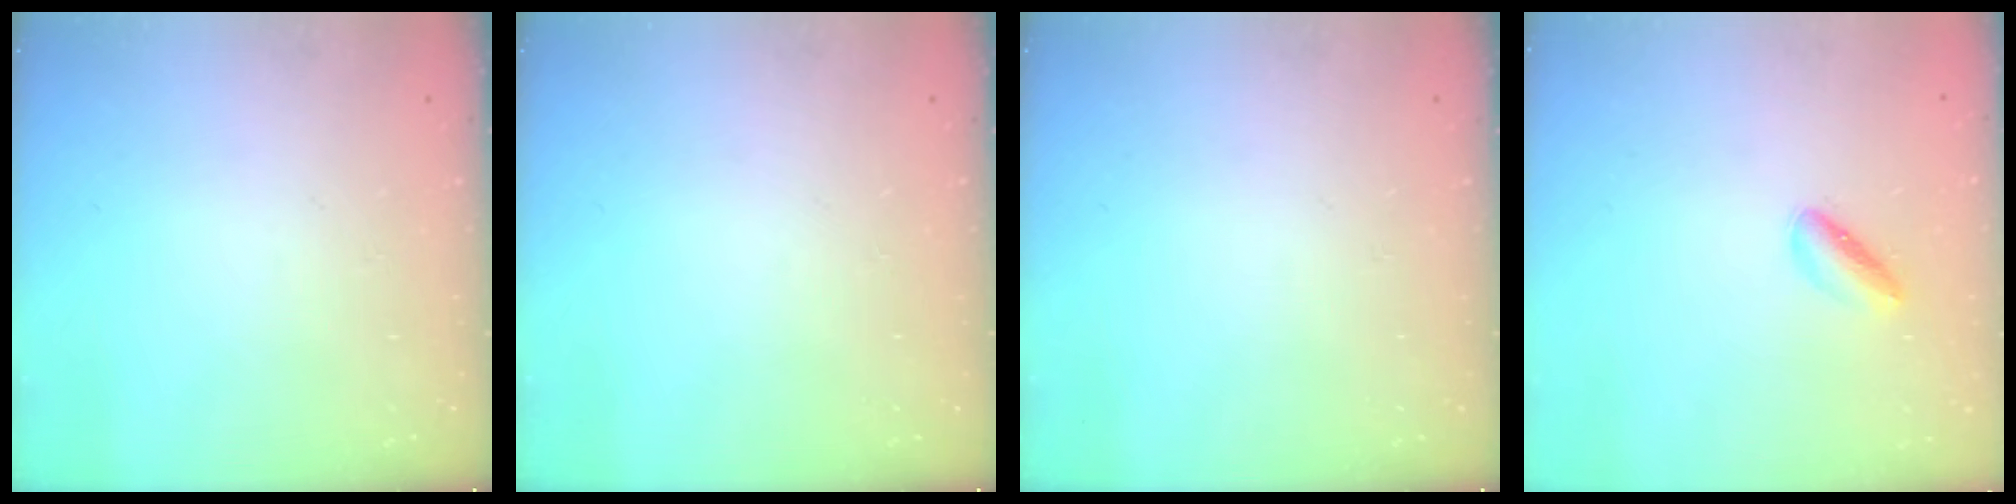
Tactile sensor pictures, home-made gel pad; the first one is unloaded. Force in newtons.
{"total": 0.0}
{"total": 0.0}
{"total": 2.5, "press": 2.4, "slide": 0.3}